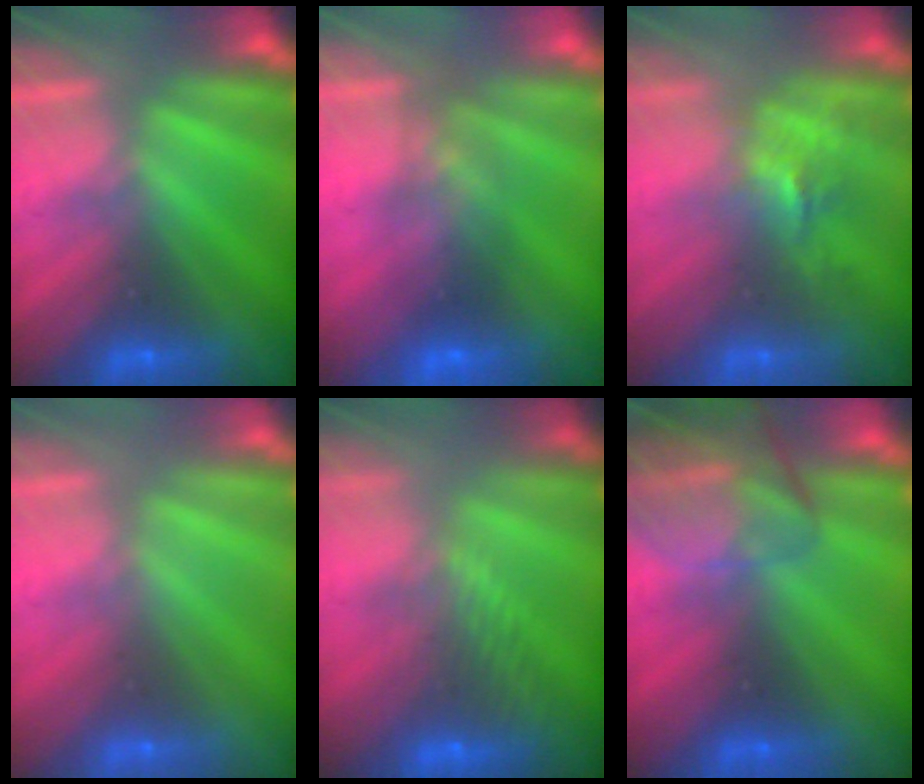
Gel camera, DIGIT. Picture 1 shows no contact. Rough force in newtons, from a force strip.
{"total": 7.8}
{"total": 2.5}
{"total": 3.1}
{"total": 8.7}
{"total": 8.9}